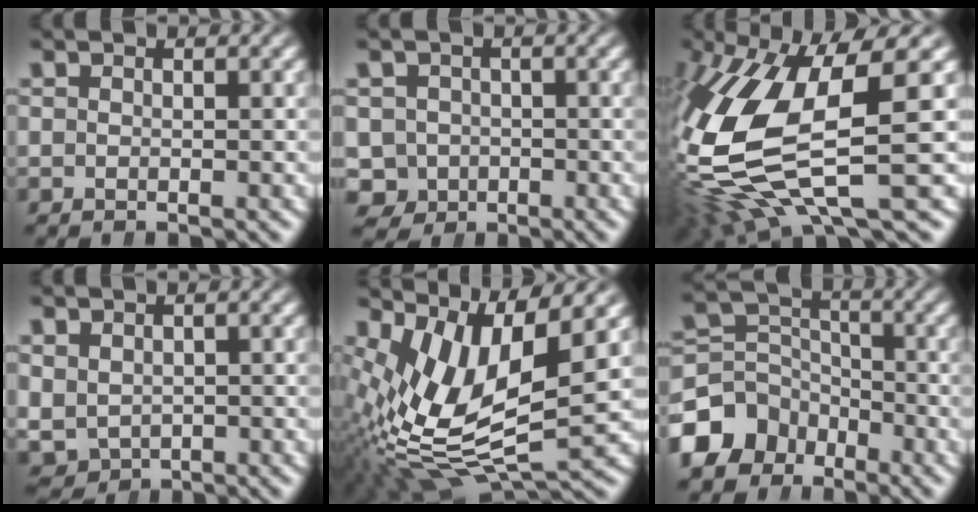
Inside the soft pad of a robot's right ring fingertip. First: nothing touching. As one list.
[{"total": 7.9, "force": [-2.8, 7.1, 2.1], "torque": [-0.050, -0.042, -0.035]}, {"total": 14.2, "force": [-0.8, 7.7, 11.8], "torque": [-0.263, -0.030, 0.010]}, {"total": 6.5, "force": [-1.7, 5.8, 2.5], "torque": [-0.064, -0.040, -0.007]}, {"total": 10.5, "force": [-0.3, 6.3, 8.4], "torque": [-0.163, -0.026, 0.012]}, {"total": 7.9, "force": [-2.7, 6.8, 3.0], "torque": [-0.051, -0.031, -0.044]}]